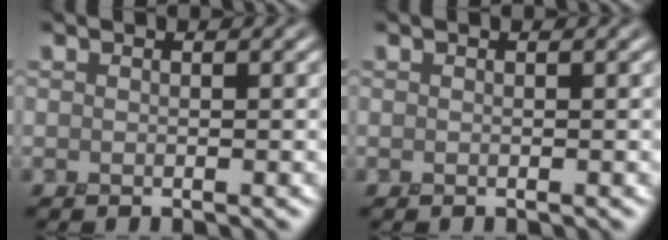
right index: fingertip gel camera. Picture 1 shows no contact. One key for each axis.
{"total": 0.0}